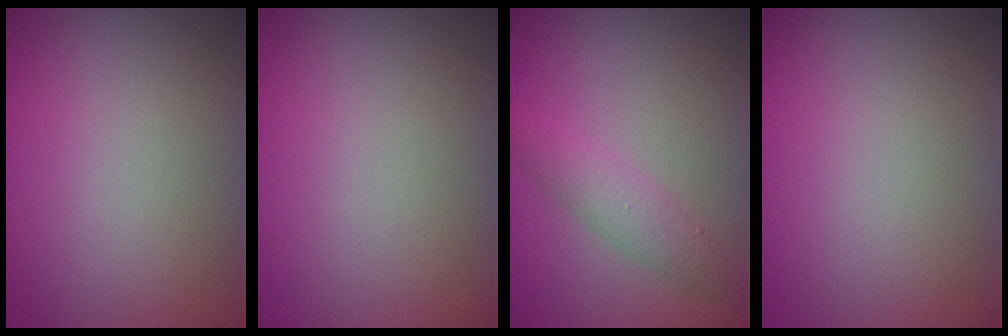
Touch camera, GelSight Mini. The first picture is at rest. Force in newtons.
{"total": 0.0}
{"total": 2.4, "press": 2.4, "slide": 0.1}
{"total": 0.0}